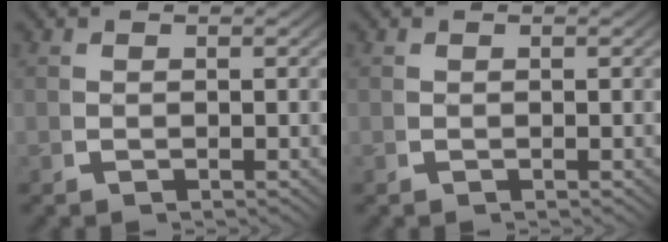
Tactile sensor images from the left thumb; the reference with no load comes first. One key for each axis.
{"total": 0.0}